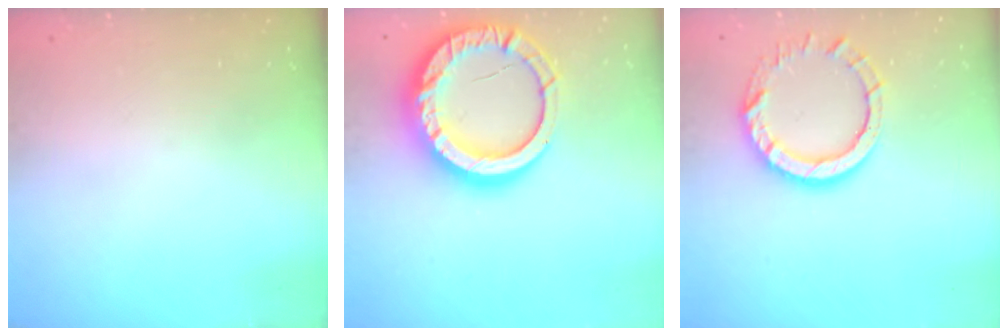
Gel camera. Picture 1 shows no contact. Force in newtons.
{"total": 24.5, "press": 24.4, "slide": 2.2}
{"total": 10.5, "press": 10.4, "slide": 1.0}